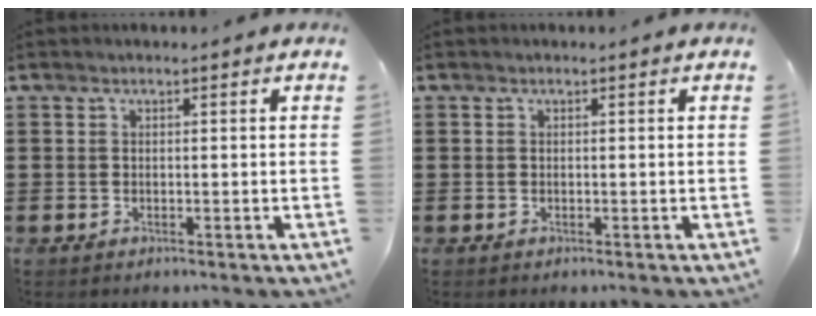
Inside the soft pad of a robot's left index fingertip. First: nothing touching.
{"total": 0.0}